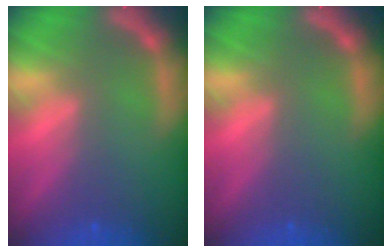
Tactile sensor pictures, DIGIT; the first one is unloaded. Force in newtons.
{"total": 0.0}